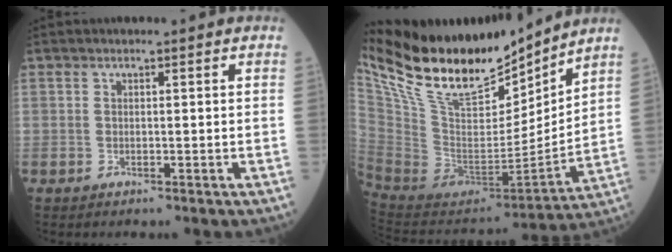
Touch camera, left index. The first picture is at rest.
{"total": 23.8, "force": [20.2, 5.9, 11.2], "torque": [-0.224, -0.015, 0.356]}